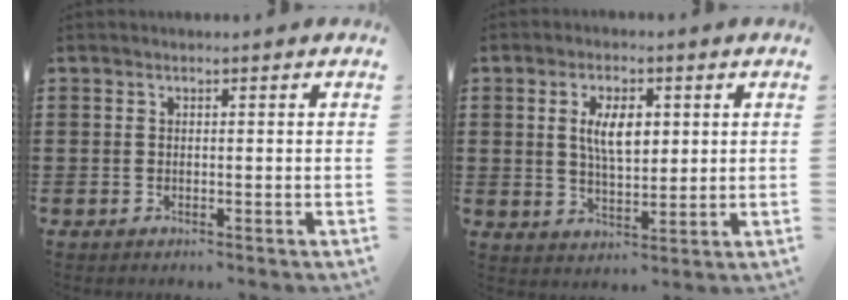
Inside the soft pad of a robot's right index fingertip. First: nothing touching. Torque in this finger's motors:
{"motor_torque": [0.50, 0.08, 0.24, 0.14]}